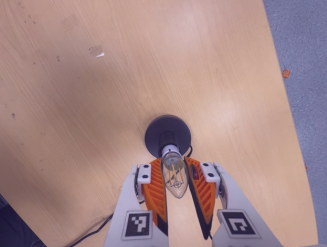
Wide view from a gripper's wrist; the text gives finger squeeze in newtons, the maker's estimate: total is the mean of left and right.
{"total": 12.8, "left": 12.1, "right": 13.4}